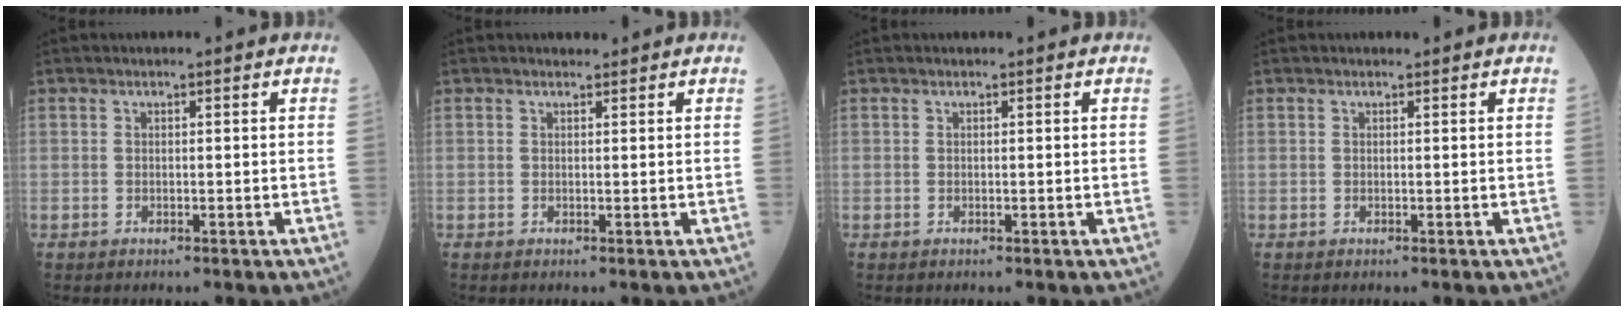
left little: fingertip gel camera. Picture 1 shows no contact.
{"total": 0.6, "force": [0.5, 0.3, 0.0], "torque": [-0.008, -0.001, 0.008]}
{"total": 0.0}
{"total": 0.0}